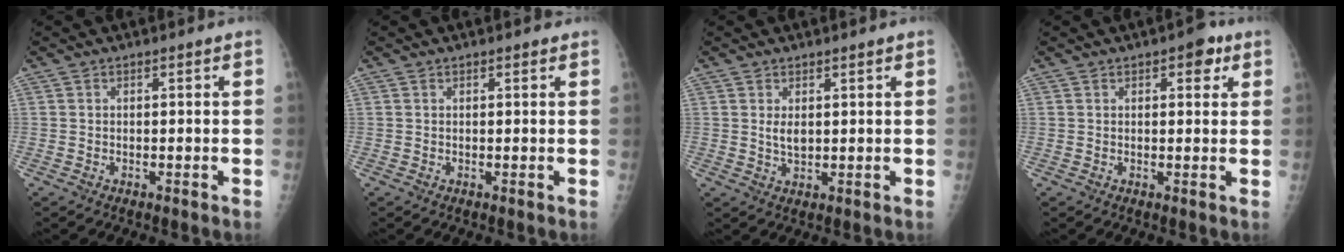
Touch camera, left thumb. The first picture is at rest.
{"total": 0.6, "force": [0.5, 0.3, 0.2], "torque": [-0.003, -0.003, 0.005]}
{"total": 4.2, "force": [1.4, 2.2, 3.3], "torque": [-0.053, -0.018, 0.034]}
{"total": 4.0, "force": [2.0, 2.0, 2.8], "torque": [-0.016, -0.002, 0.019]}